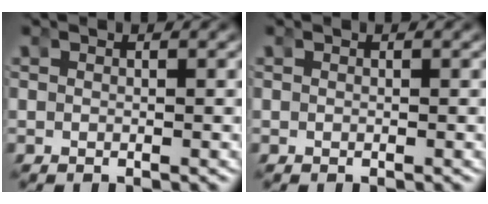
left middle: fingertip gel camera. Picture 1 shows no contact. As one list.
[{"total": 0.0}]